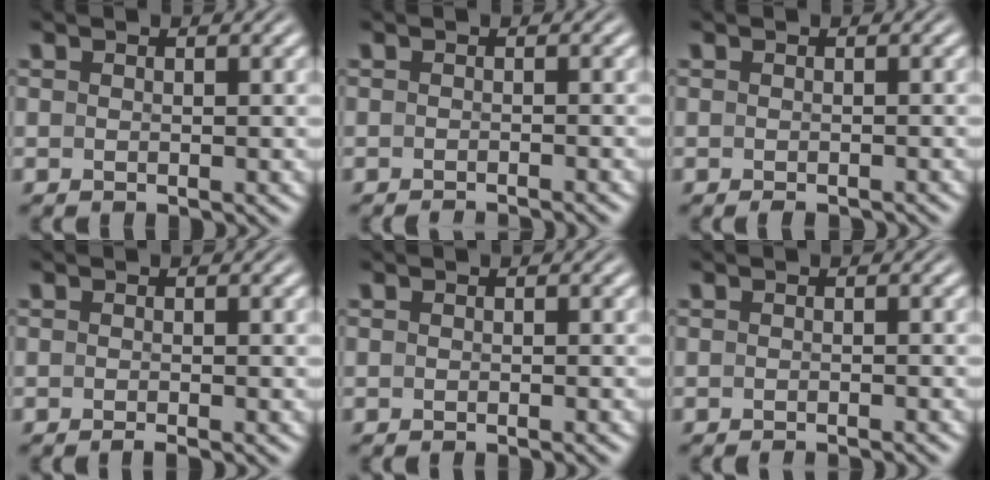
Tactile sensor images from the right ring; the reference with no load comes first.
{"total": 1.9, "force": [-1.9, -0.2, 0.2], "torque": [-0.001, -0.003, -0.029]}
{"total": 1.1, "force": [-1.0, -0.1, 0.2], "torque": [-0.004, 0.001, -0.018]}
{"total": 1.1, "force": [-1.0, -0.2, 0.6], "torque": [0.000, 0.005, -0.018]}
{"total": 0.7, "force": [-0.6, -0.2, 0.2], "torque": [0.000, 0.004, -0.011]}
{"total": 1.6, "force": [-1.6, -0.2, 0.2], "torque": [-0.001, -0.001, -0.024]}